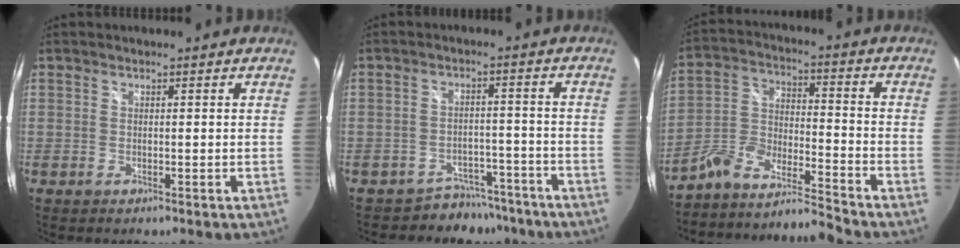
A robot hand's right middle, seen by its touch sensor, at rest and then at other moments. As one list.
[{"total": 7.4, "force": [-6.4, 3.7, -0.1], "torque": [0.002, 0.022, -0.087]}, {"total": 9.5, "force": [-8.0, 1.4, 4.9], "torque": [-0.104, 0.009, -0.155]}]